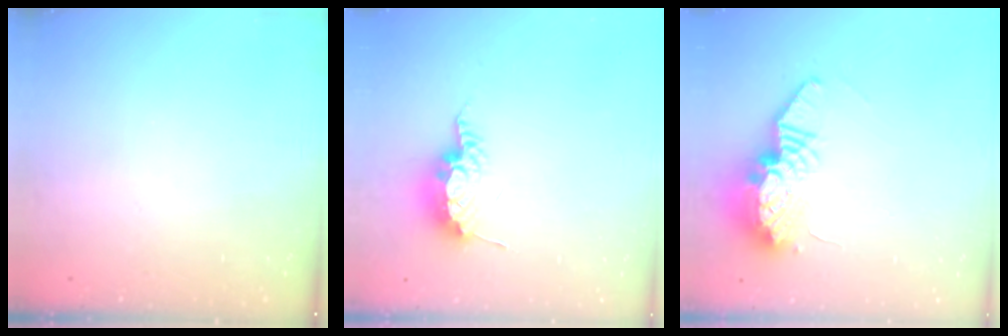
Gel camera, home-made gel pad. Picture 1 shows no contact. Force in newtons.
{"total": 8.4, "press": 8.4, "slide": 0.4}
{"total": 12.8, "press": 12.8, "slide": 1.4}